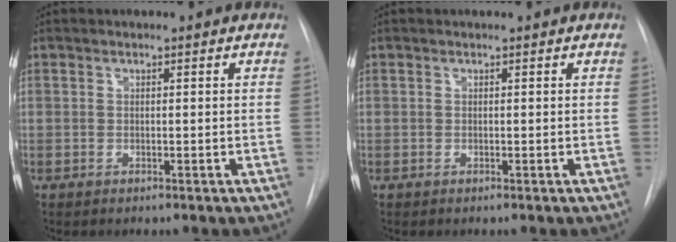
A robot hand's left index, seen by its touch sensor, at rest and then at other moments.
{"total": 0.0}